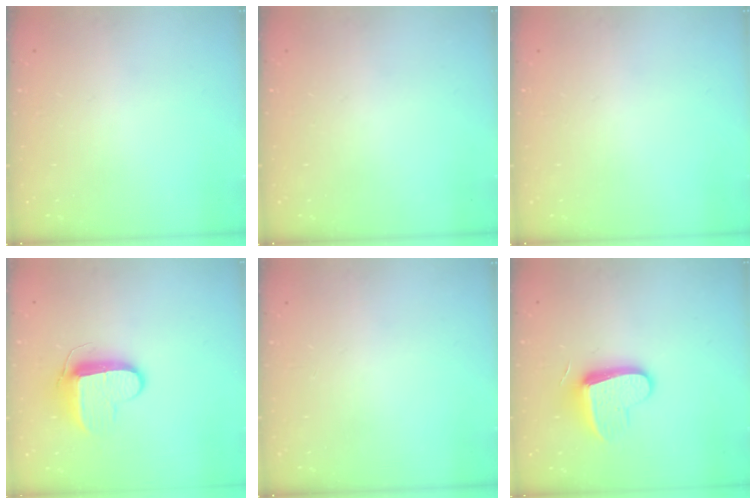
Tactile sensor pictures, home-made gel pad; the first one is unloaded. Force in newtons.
{"total": 0.0}
{"total": 0.0}
{"total": 9.7, "press": 9.7, "slide": 0.9}
{"total": 0.0}
{"total": 11.6, "press": 11.6, "slide": 0.5}